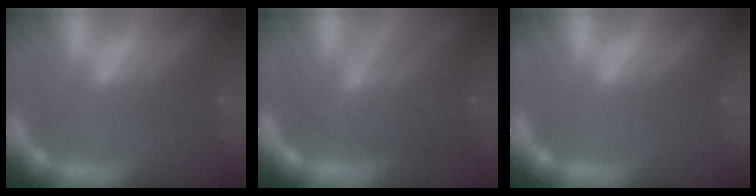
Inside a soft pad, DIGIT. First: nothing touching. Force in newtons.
{"total": 7.1}
{"total": 0.0}